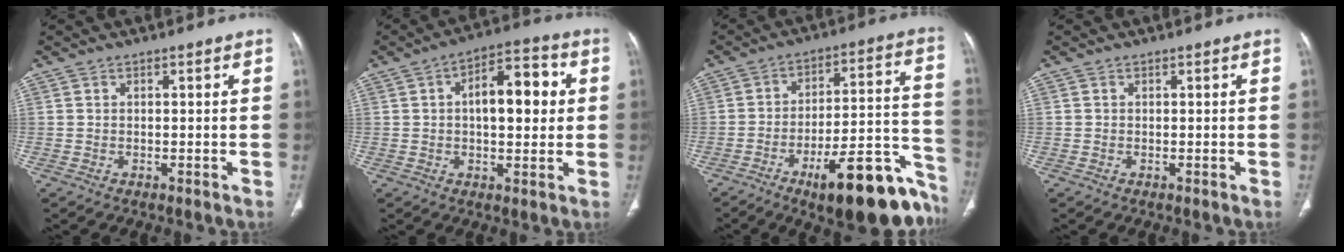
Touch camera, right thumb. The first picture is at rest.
{"total": 12.3, "force": [1.9, 5.9, 10.6], "torque": [-0.133, 0.020, 0.024]}
{"total": 22.9, "force": [-13.3, 7.1, 17.2], "torque": [-0.159, 0.097, -0.190]}
{"total": 0.0}